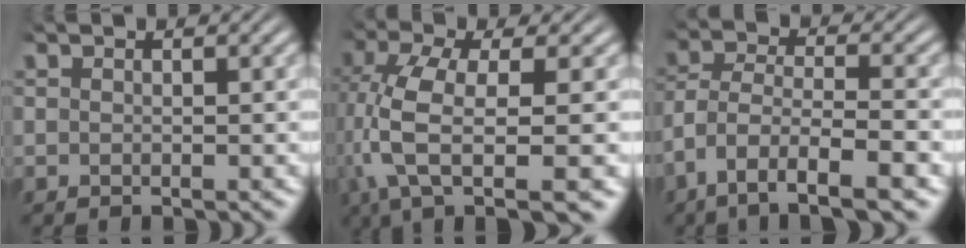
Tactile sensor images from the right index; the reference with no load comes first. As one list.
[{"total": 8.9, "force": [-2.9, 4.2, 7.2], "torque": [-0.178, -0.045, -0.023]}, {"total": 7.3, "force": [-3.5, 4.0, 5.0], "torque": [-0.109, -0.043, -0.040]}]